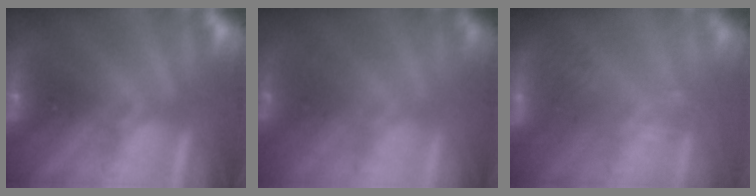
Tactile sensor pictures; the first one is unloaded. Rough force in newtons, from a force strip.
{"total": 1.7}
{"total": 2.6}